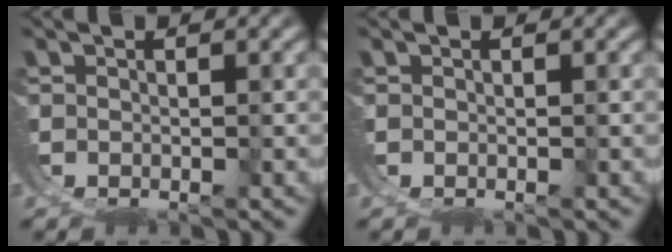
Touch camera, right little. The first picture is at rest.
{"total": 0.0}